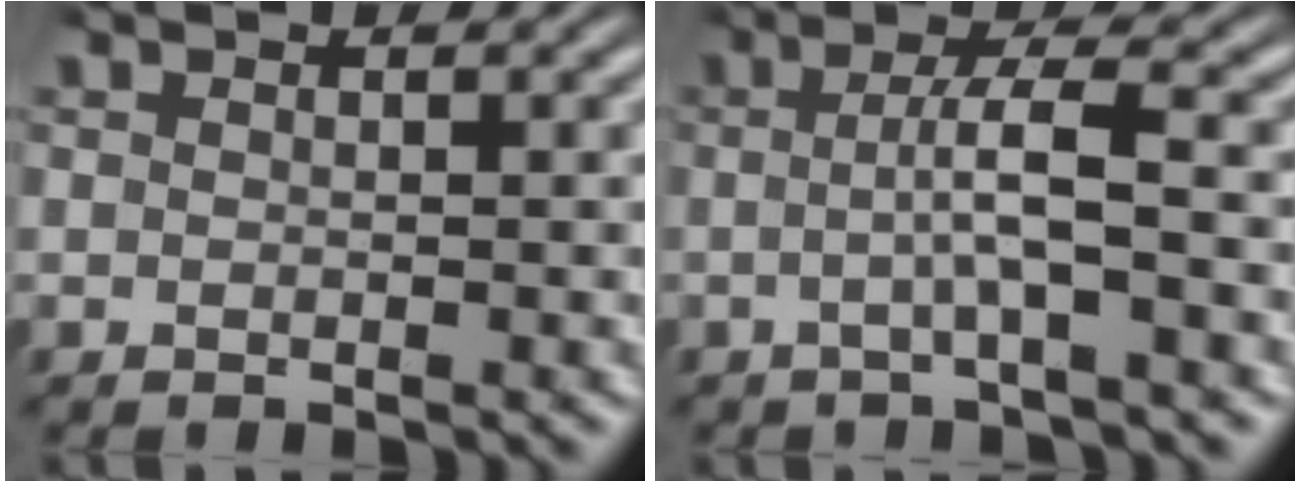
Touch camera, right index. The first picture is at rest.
{"total": 3.4, "force": [-0.8, 0.1, 3.3], "torque": [-0.058, 0.004, -0.015]}